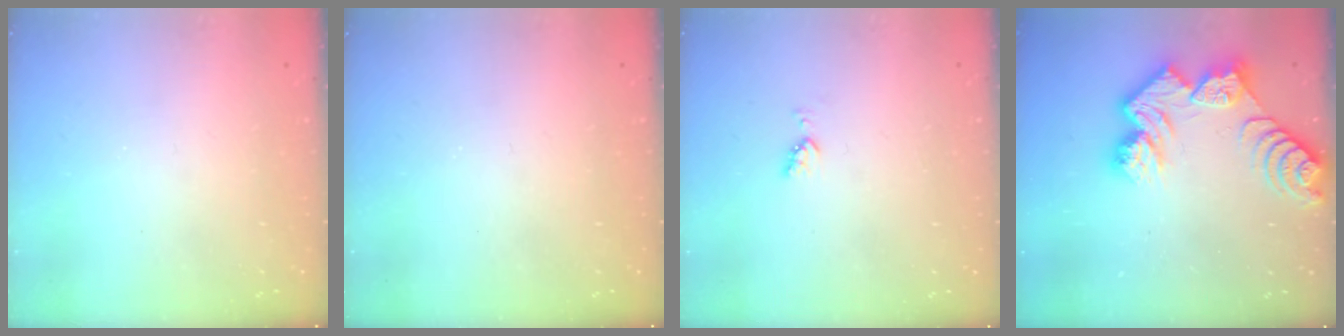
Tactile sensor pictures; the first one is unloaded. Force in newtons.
{"total": 0.0}
{"total": 3.6, "press": 3.5, "slide": 0.9}
{"total": 12.5, "press": 12.5, "slide": 1.1}